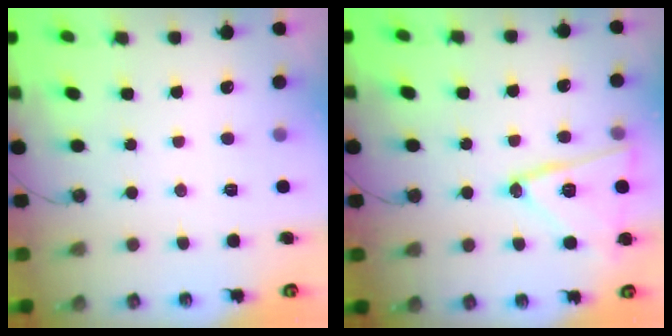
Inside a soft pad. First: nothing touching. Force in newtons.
{"total": 15.2, "press": 15.0, "slide": 2.3}